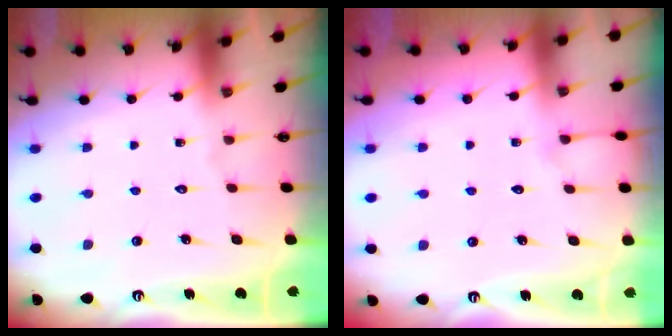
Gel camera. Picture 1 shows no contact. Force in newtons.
{"total": 3.5, "press": 3.5, "slide": 0.5}